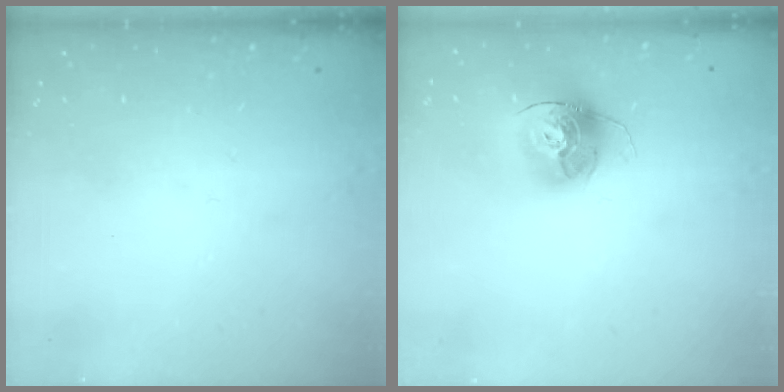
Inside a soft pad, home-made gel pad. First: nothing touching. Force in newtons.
{"total": 14.8, "press": 14.7, "slide": 1.4}